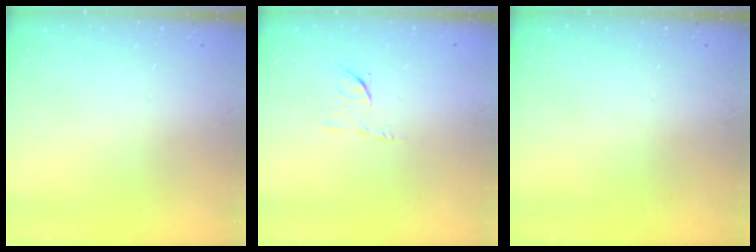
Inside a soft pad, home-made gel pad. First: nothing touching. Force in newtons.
{"total": 5.5, "press": 5.4, "slide": 1.2}
{"total": 0.0}